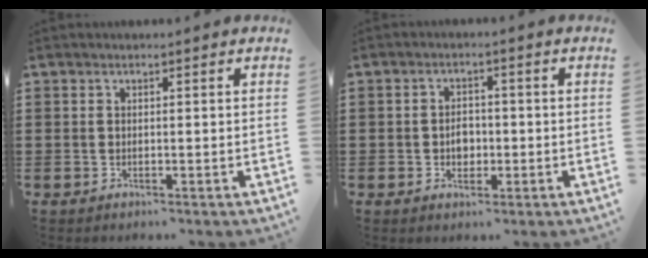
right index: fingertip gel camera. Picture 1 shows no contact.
{"total": 2.8, "force": [-0.5, 2.0, 1.8], "torque": [-0.030, 0.002, -0.013]}